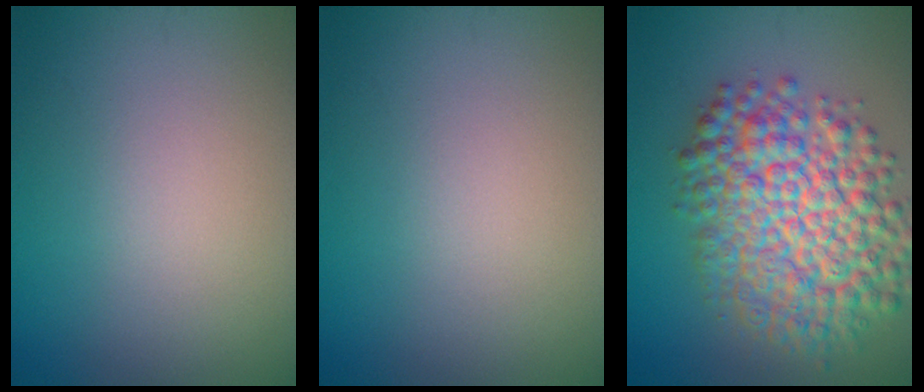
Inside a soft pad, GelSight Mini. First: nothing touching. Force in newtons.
{"total": 0.0}
{"total": 9.7, "press": 9.7, "slide": 0.3}